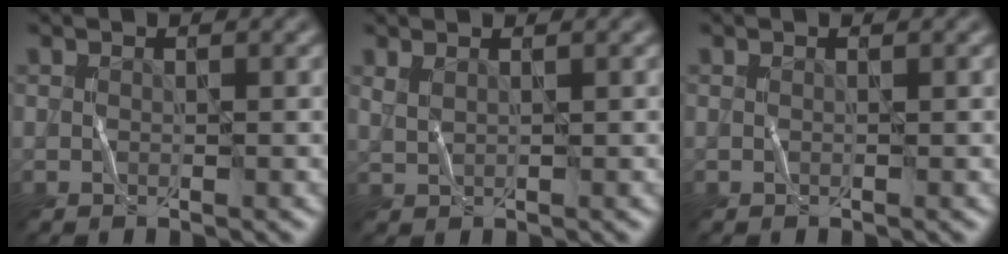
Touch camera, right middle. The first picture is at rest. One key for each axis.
{"total": 0.8, "fx": 0.7, "fy": 0.1, "fz": 0.5, "tx": -0.016, "ty": 0.000, "tz": 0.019}
{"total": 0.0}